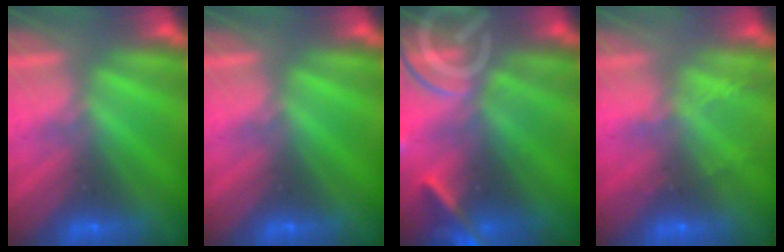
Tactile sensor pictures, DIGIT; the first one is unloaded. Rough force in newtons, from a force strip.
{"total": 0.0}
{"total": 9.1}
{"total": 2.2}